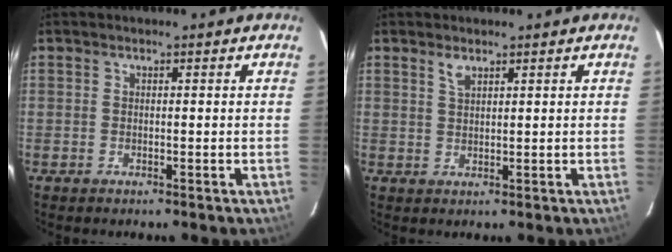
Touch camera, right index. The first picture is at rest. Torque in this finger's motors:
{"motor_torque": [0.01, 0.00, 0.01, 0.03]}